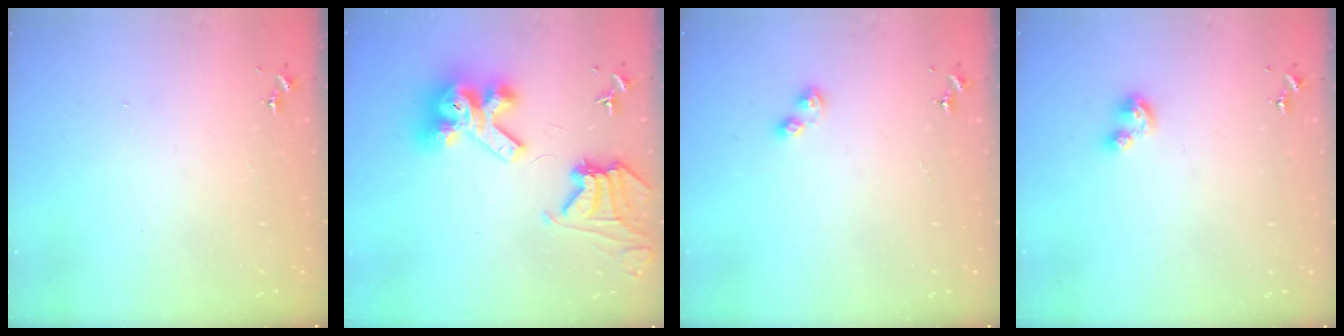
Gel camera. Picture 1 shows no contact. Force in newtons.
{"total": 16.3, "press": 16.2, "slide": 2.3}
{"total": 4.5, "press": 4.5, "slide": 0.5}
{"total": 5.1, "press": 5.1, "slide": 0.6}